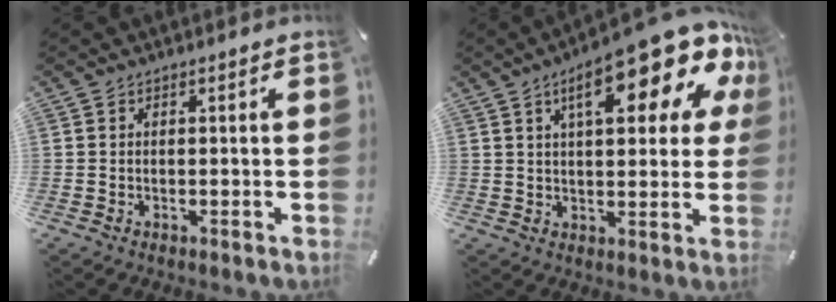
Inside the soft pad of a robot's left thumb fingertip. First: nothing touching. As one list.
[{"total": 20.1, "force": [10.9, 6.7, 15.5], "torque": [-0.224, -0.056, 0.171]}]